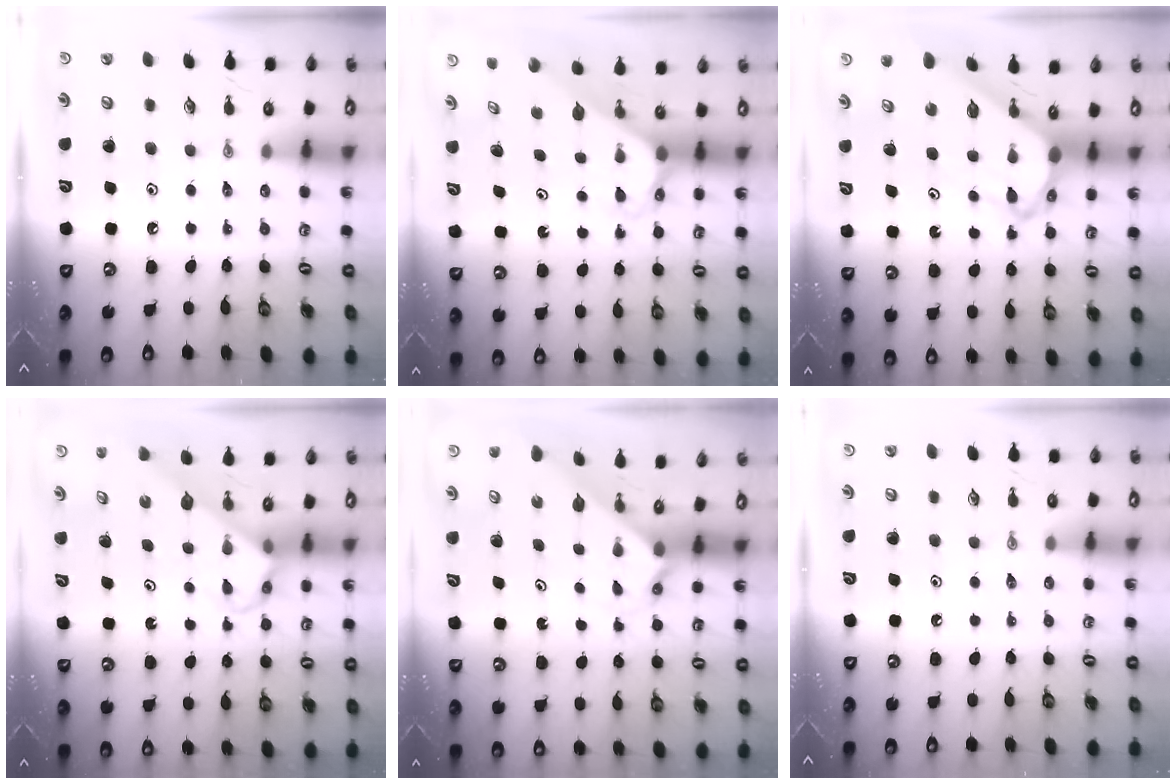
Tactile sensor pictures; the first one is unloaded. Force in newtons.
{"total": 2.8, "press": 2.8, "slide": 0.2}
{"total": 6.2, "press": 6.2, "slide": 0.5}
{"total": 3.8, "press": 3.8, "slide": 0.1}
{"total": 2.1, "press": 2.1, "slide": 0.2}
{"total": 0.0}